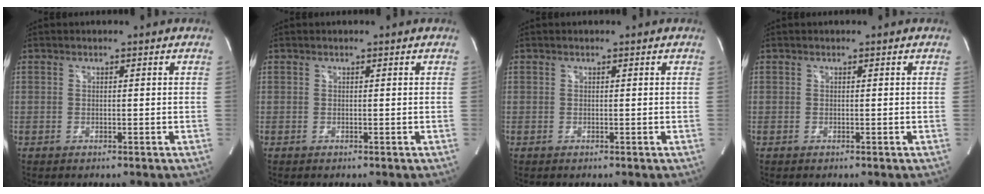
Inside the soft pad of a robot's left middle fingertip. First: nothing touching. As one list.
[{"total": 0.0}, {"total": 0.0}, {"total": 0.0}]